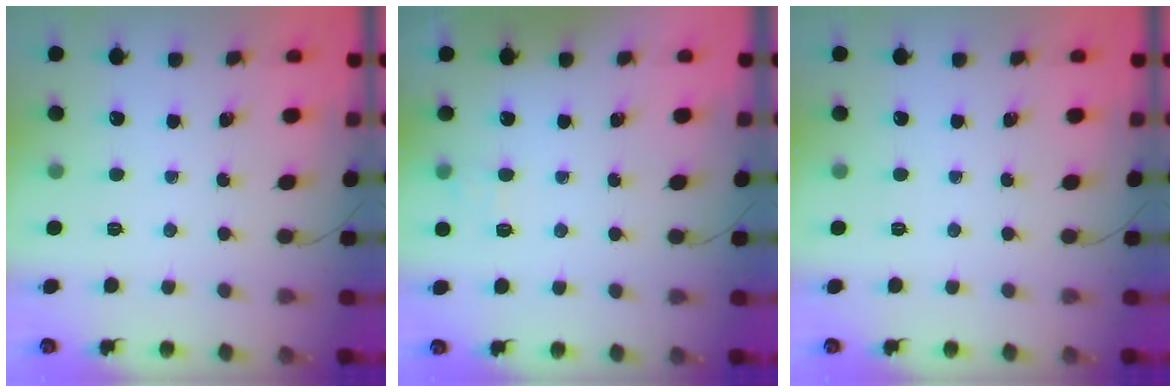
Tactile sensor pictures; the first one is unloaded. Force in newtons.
{"total": 6.2, "press": 5.9, "slide": 1.8}
{"total": 0.0}